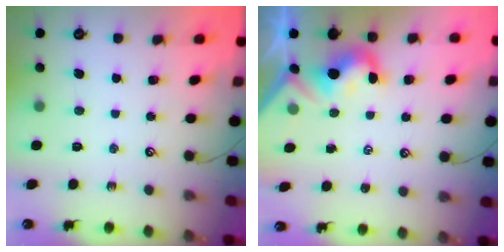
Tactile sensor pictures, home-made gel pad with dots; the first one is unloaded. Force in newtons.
{"total": 5.5, "press": 5.4, "slide": 0.9}